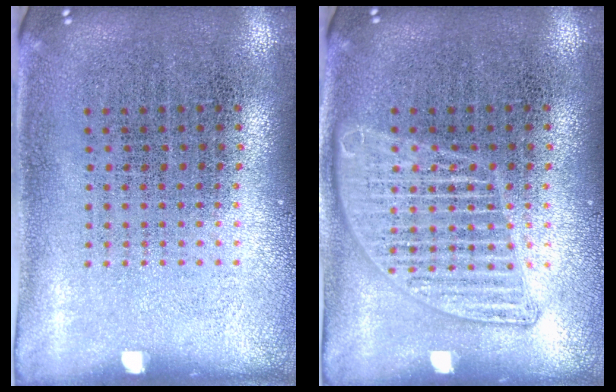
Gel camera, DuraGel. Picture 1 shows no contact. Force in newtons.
{"total": 2.4, "press": 2.3, "slide": 0.3}